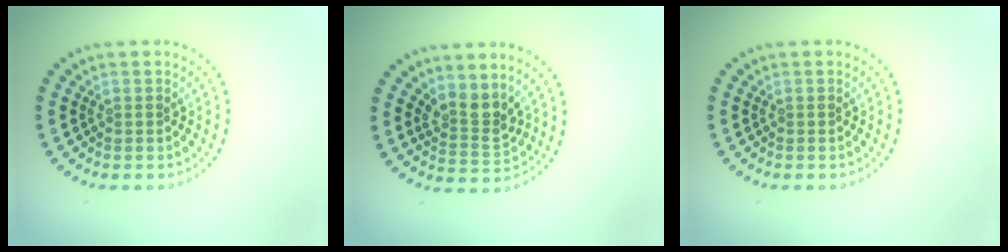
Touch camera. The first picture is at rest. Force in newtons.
{"total": 2.7, "press": 2.1, "slide": 1.7}
{"total": 0.0}